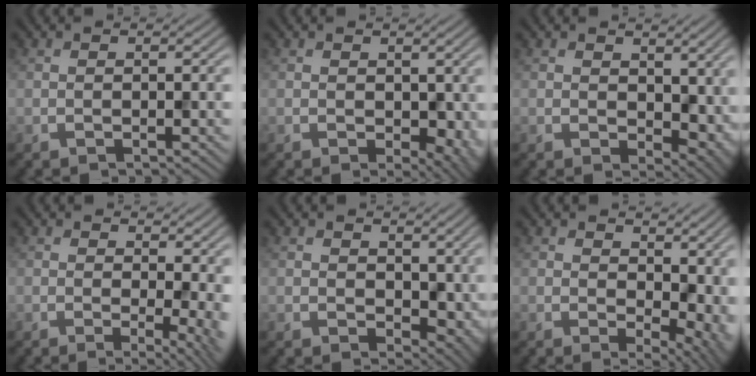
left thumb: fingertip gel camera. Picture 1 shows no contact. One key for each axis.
{"total": 3.6, "fx": 0.0, "fy": 2.4, "fz": 2.7, "tx": -0.045, "ty": -0.017, "tz": 0.008}
{"total": 5.9, "fx": 1.4, "fy": 4.0, "fz": 4.2, "tx": -0.078, "ty": -0.016, "tz": 0.032}
{"total": 5.2, "fx": 0.8, "fy": 1.2, "fz": 4.9, "tx": -0.060, "ty": -0.005, "tz": 0.009}
{"total": 5.4, "fx": 1.1, "fy": 3.7, "fz": 3.8, "tx": -0.072, "ty": -0.015, "tz": 0.026}
{"total": 8.7, "fx": 2.2, "fy": 5.4, "fz": 6.5, "tx": -0.092, "ty": -0.019, "tz": 0.054}